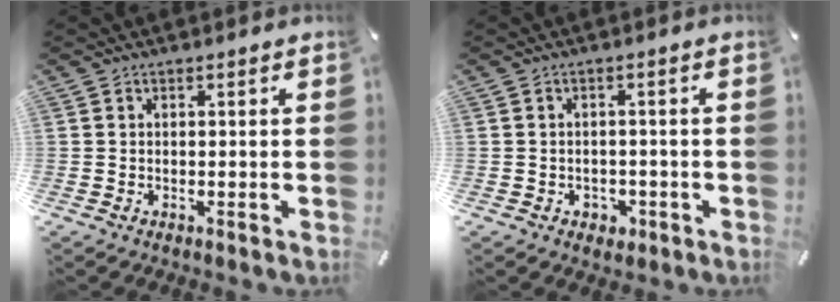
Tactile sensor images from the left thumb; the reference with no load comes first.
{"total": 2.7, "force": [-0.8, 2.4, 1.0], "torque": [-0.018, 0.005, -0.018]}